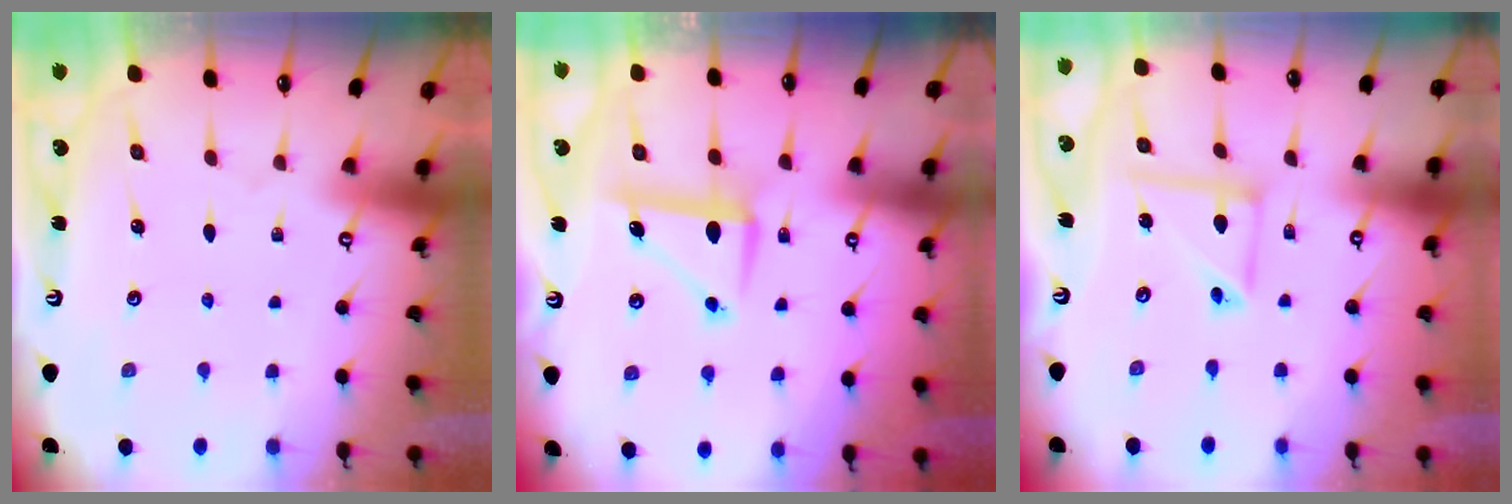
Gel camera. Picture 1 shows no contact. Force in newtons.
{"total": 8.2, "press": 8.1, "slide": 0.8}
{"total": 7.4, "press": 7.4, "slide": 0.6}